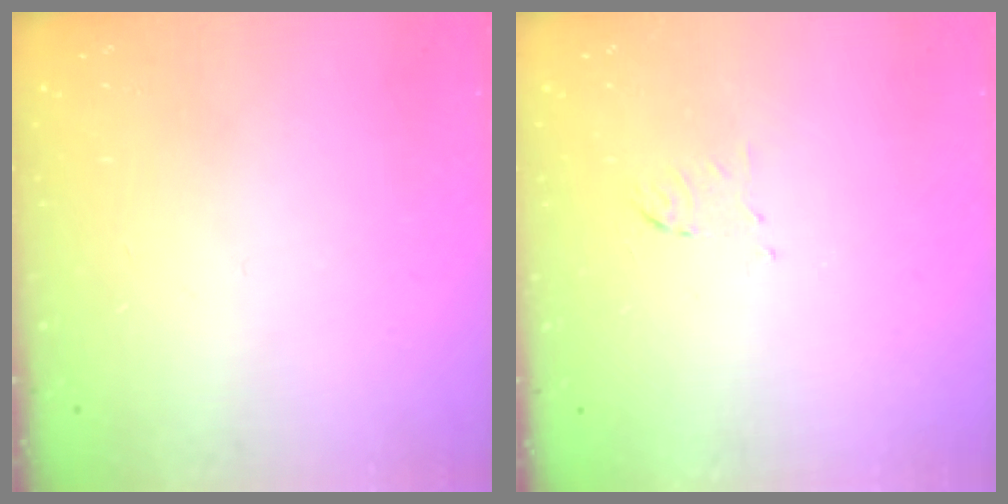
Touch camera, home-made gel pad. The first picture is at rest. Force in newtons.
{"total": 5.4, "press": 5.3, "slide": 1.0}